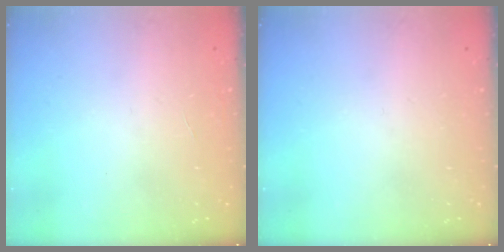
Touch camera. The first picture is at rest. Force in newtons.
{"total": 0.0}